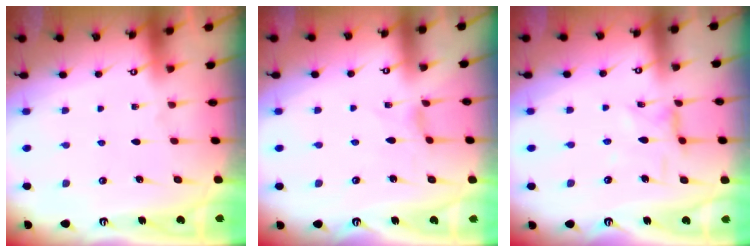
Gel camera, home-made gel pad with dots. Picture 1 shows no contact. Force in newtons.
{"total": 0.0}
{"total": 1.8, "press": 1.8, "slide": 0.3}